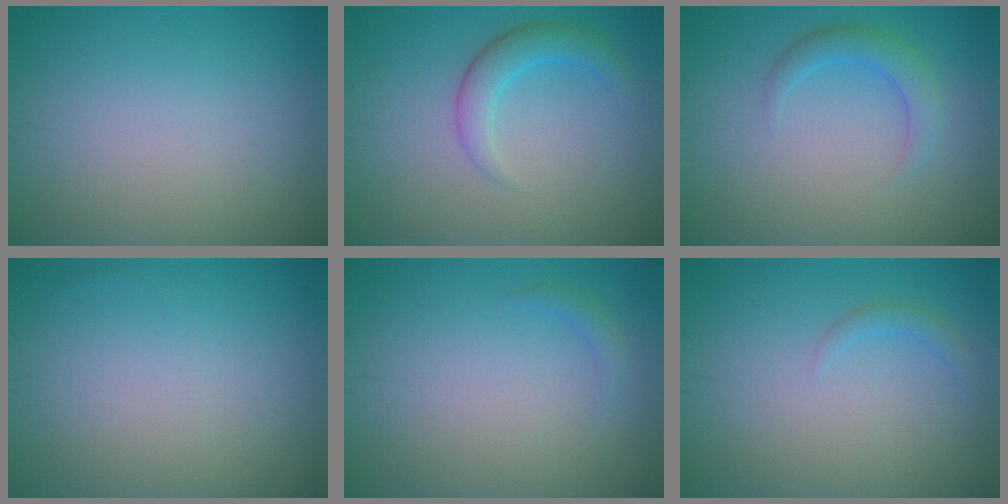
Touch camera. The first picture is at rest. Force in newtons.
{"total": 2.8, "press": 2.8, "slide": 0.1}
{"total": 2.4, "press": 2.4, "slide": 0.2}
{"total": 0.0}
{"total": 0.9, "press": 0.9, "slide": 0.0}
{"total": 1.0, "press": 1.0, "slide": 0.1}